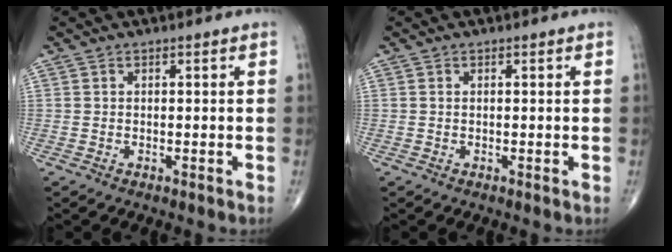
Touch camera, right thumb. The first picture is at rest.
{"total": 0.0}